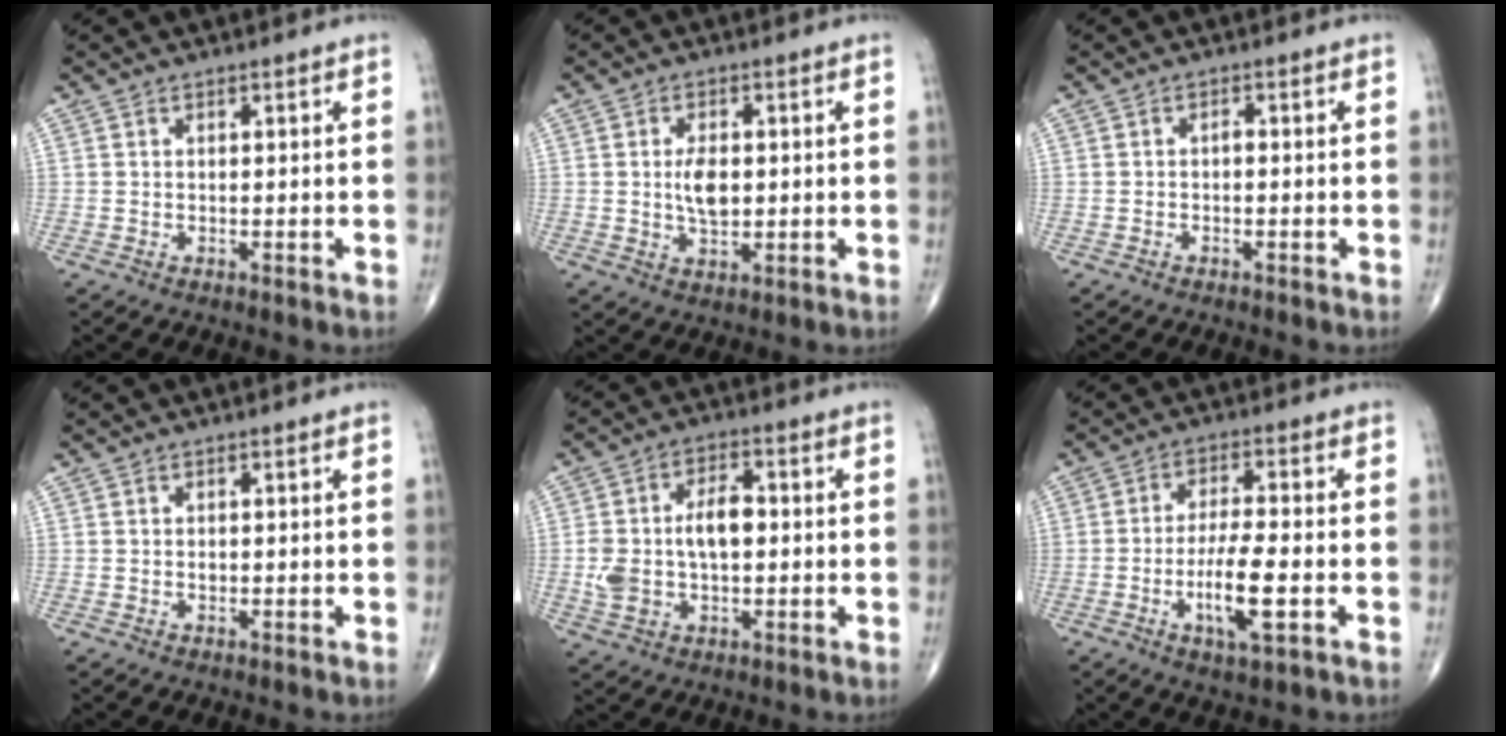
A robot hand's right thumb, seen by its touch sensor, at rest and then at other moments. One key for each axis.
{"total": 5.3, "fx": 0.2, "fy": 2.9, "fz": 4.5, "tx": -0.075, "ty": -0.005, "tz": 0.005}
{"total": 0.9, "fx": -0.3, "fy": 0.4, "fz": 0.7, "tx": -0.005, "ty": 0.007, "tz": -0.010}
{"total": 0.6, "fx": -0.1, "fy": 0.5, "fz": 0.4, "tx": -0.006, "ty": 0.001, "tz": -0.002}
{"total": 10.6, "fx": -0.2, "fy": 6.4, "fz": 8.5, "tx": -0.153, "ty": 0.024, "tz": 0.000}
{"total": 9.4, "fx": -2.9, "fy": 2.3, "fz": 8.7, "tx": -0.162, "ty": 0.007, "tz": -0.052}